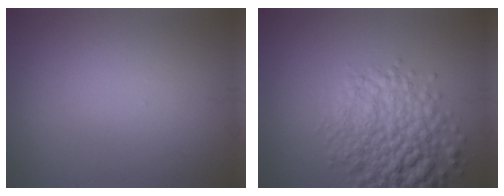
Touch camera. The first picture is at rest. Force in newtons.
{"total": 6.9, "press": 6.9, "slide": 0.4}